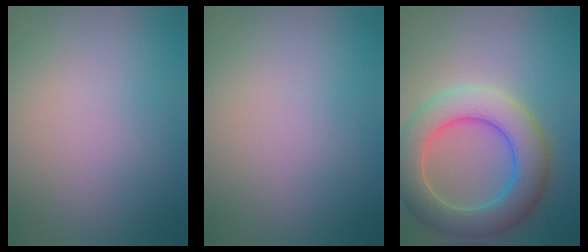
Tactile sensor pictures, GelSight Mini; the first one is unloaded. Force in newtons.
{"total": 0.0}
{"total": 7.8, "press": 7.8, "slide": 0.4}